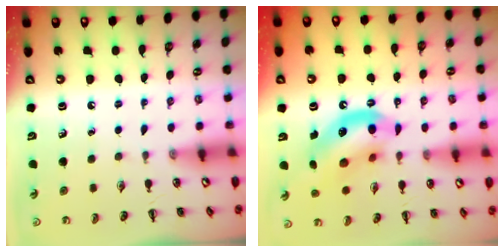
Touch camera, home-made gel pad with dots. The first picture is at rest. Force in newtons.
{"total": 15.1, "press": 14.9, "slide": 2.4}